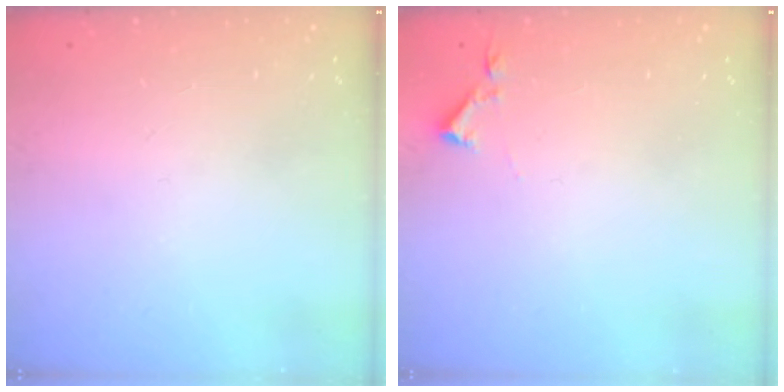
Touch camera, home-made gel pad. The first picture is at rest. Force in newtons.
{"total": 2.9, "press": 2.9, "slide": 0.5}